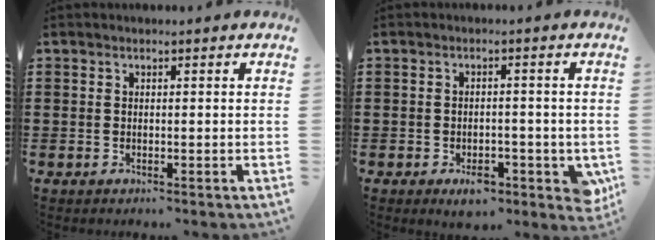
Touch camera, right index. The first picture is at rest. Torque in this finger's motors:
{"motor_torque": [1.94, -0.08, 0.19, 0.02]}